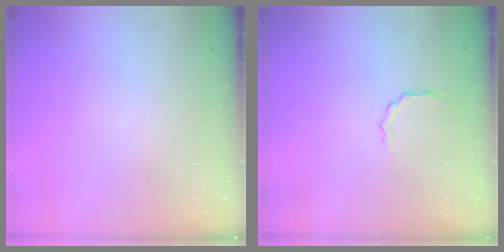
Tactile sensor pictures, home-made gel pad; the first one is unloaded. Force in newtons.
{"total": 2.7, "press": 2.5, "slide": 0.8}